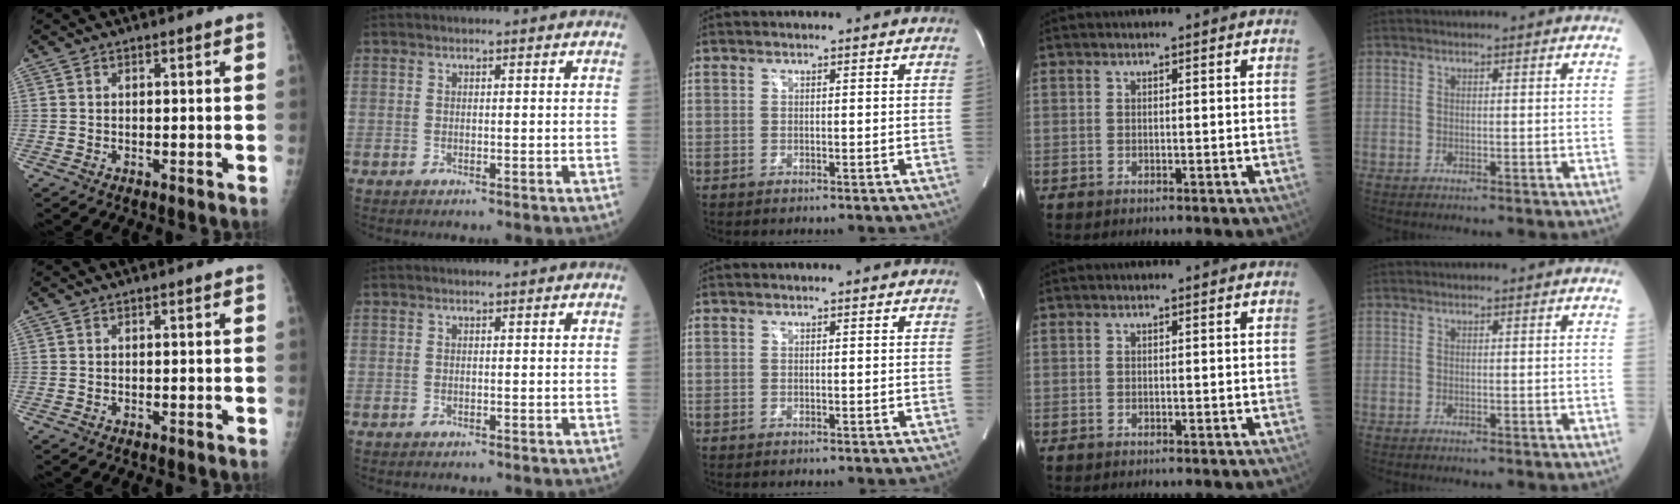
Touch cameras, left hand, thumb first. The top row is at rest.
{}